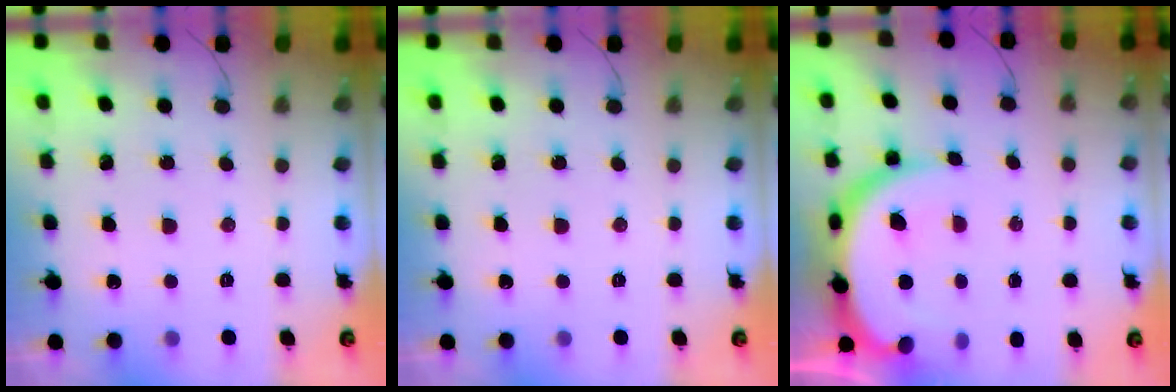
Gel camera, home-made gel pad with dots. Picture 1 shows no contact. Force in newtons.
{"total": 0.0}
{"total": 11.3, "press": 11.3, "slide": 0.6}